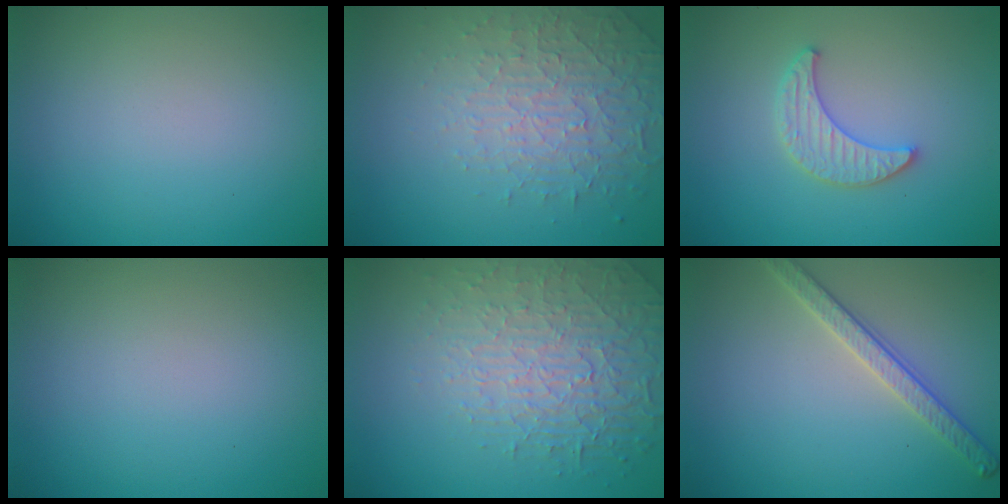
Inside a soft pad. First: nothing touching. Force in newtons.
{"total": 4.5, "press": 3.3, "slide": 3.1}
{"total": 2.9, "press": 2.9, "slide": 0.7}
{"total": 0.0}
{"total": 4.2, "press": 4.0, "slide": 1.3}
{"total": 2.8, "press": 2.8, "slide": 0.7}